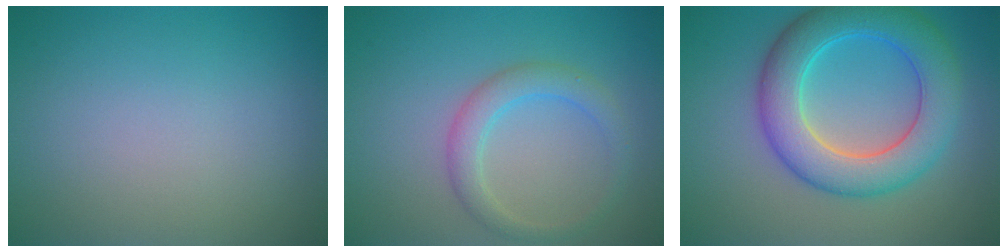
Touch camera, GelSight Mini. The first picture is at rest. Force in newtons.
{"total": 2.8, "press": 2.8, "slide": 0.1}
{"total": 7.8, "press": 7.8, "slide": 0.1}